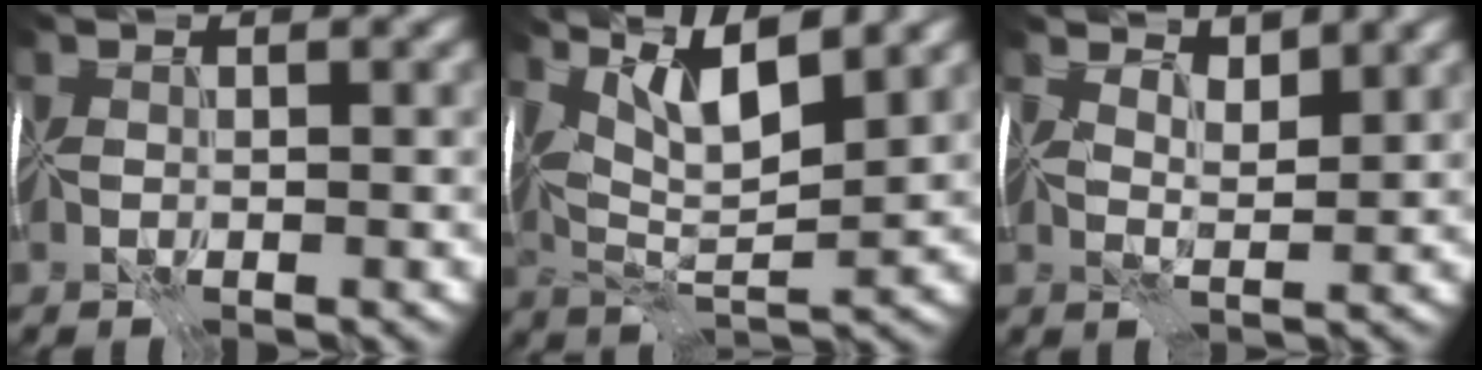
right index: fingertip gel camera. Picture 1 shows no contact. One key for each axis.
{"total": 7.6, "fx": 4.0, "fy": 1.9, "fz": 6.1, "tx": -0.117, "ty": 0.001, "tz": 0.072}
{"total": 2.8, "fx": 2.5, "fy": 0.6, "fz": 1.1, "tx": -0.025, "ty": -0.001, "tz": 0.039}